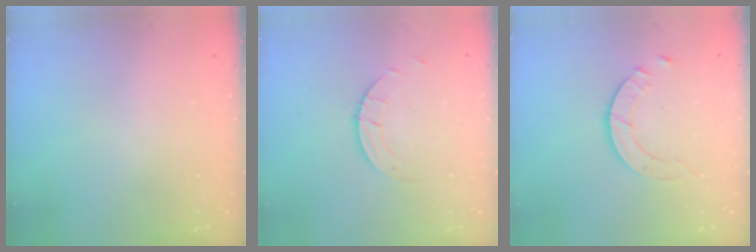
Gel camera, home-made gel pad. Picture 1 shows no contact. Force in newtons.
{"total": 1.9, "press": 1.9, "slide": 0.1}
{"total": 3.9, "press": 3.9, "slide": 0.4}